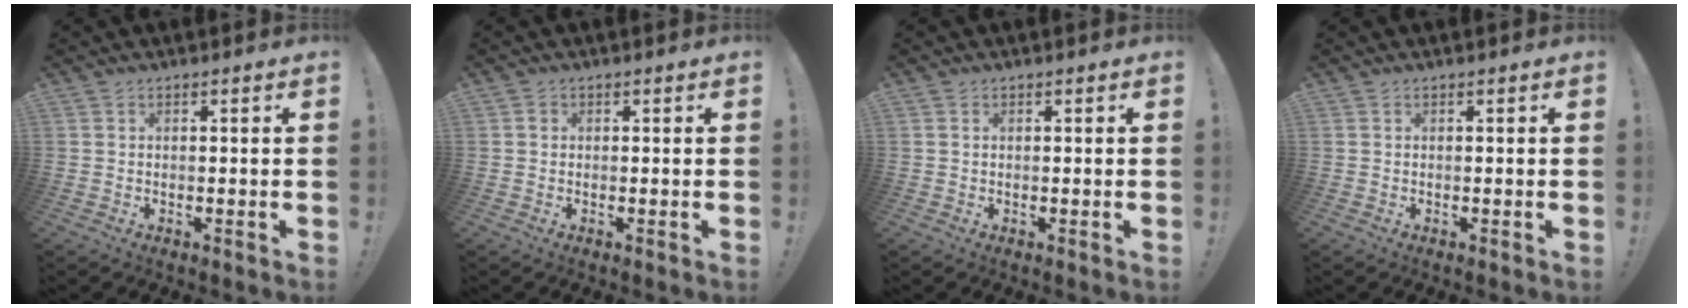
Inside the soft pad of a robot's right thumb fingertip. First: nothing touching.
{"total": 1.0, "force": [0.1, 1.0, 0.3], "torque": [0.000, 0.002, 0.000]}
{"total": 0.6, "force": [0.3, 0.4, 0.3], "torque": [-0.010, 0.003, 0.008]}
{"total": 0.0}